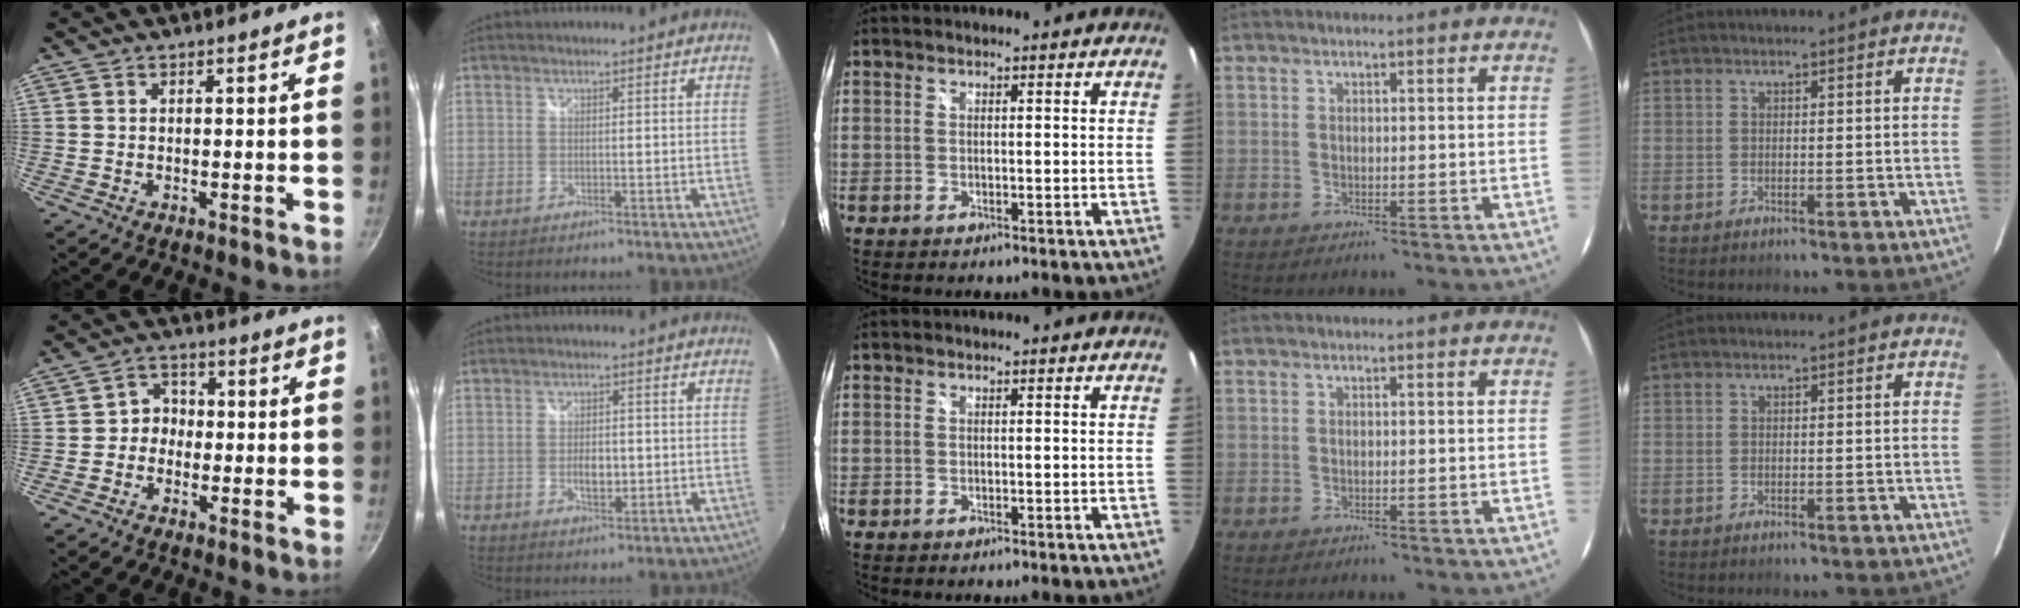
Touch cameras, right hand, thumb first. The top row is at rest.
{"thumb": {"total": 4.1, "force": [-0.8, 3.7, 1.6], "torque": [0.009, 0.016, -0.024]}, "index": {"total": 3.6, "force": [-0.6, 2.0, 2.9], "torque": [-0.052, -0.003, -0.010]}}